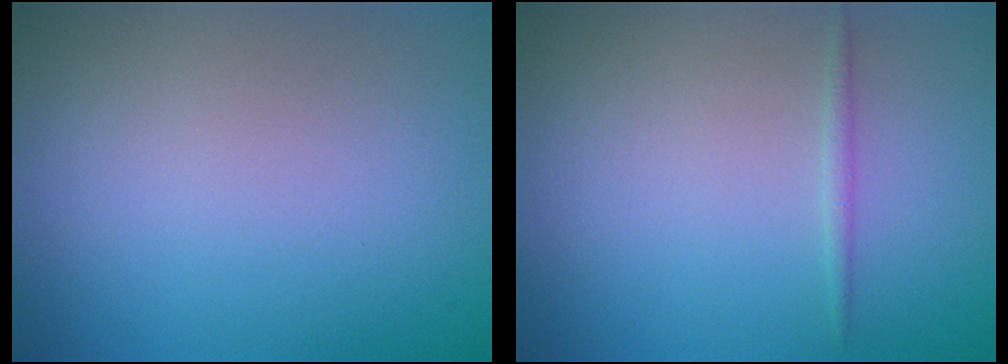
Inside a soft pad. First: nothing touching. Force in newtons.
{"total": 0.7, "press": 0.7, "slide": 0.0}